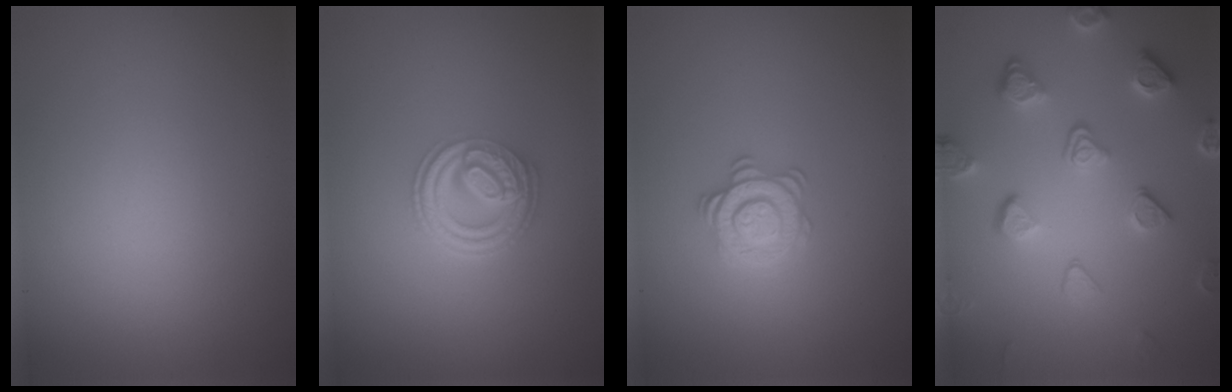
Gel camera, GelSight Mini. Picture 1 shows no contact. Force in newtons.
{"total": 4.9, "press": 3.6, "slide": 3.3}
{"total": 2.9, "press": 2.7, "slide": 1.1}
{"total": 5.2, "press": 4.0, "slide": 3.3}